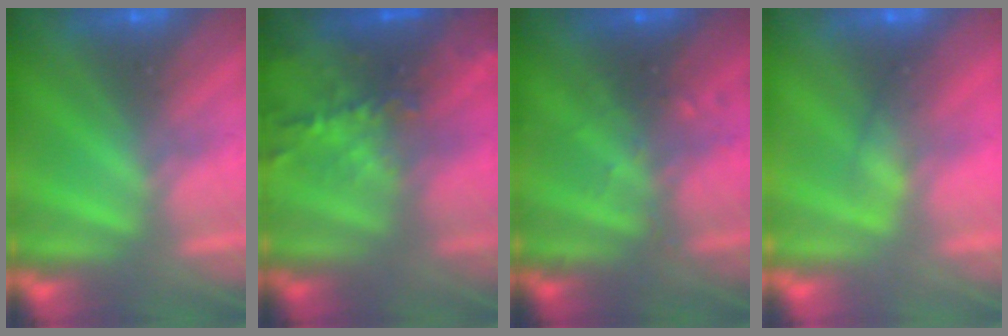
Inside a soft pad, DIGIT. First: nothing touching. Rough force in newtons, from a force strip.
{"total": 8.4}
{"total": 2.7}
{"total": 3.0}